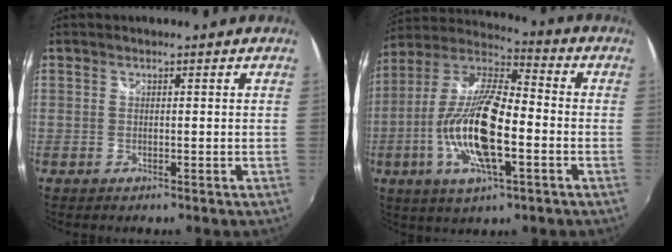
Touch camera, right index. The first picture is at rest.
{"total": 18.2, "force": [-4.7, 5.5, 16.7], "torque": [-0.336, -0.006, -0.095]}